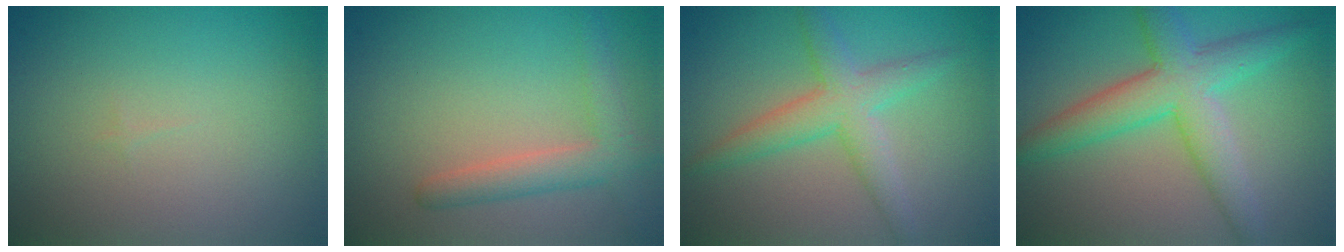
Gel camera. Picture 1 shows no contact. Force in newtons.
{"total": 3.0, "press": 3.0, "slide": 0.1}
{"total": 3.9, "press": 3.9, "slide": 0.1}
{"total": 5.9, "press": 5.9, "slide": 0.2}